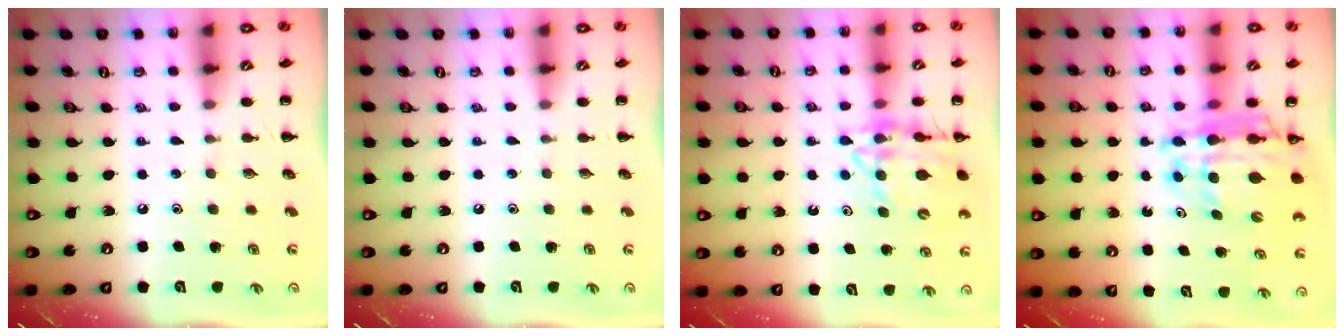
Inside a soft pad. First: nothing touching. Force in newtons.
{"total": 0.0}
{"total": 13.6, "press": 13.2, "slide": 3.0}
{"total": 14.7, "press": 14.2, "slide": 3.8}